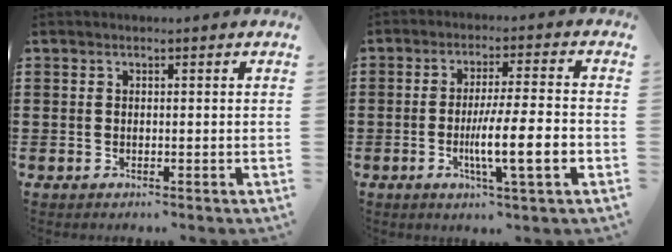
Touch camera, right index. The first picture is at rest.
{"total": 9.7, "force": [-2.7, 1.0, 9.3], "torque": [-0.165, -0.010, -0.048]}